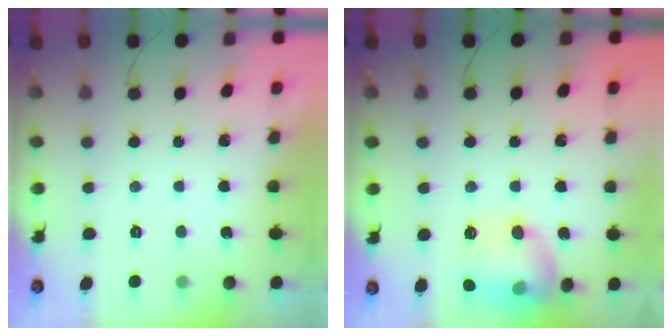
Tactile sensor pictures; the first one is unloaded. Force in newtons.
{"total": 14.8, "press": 14.8, "slide": 1.2}